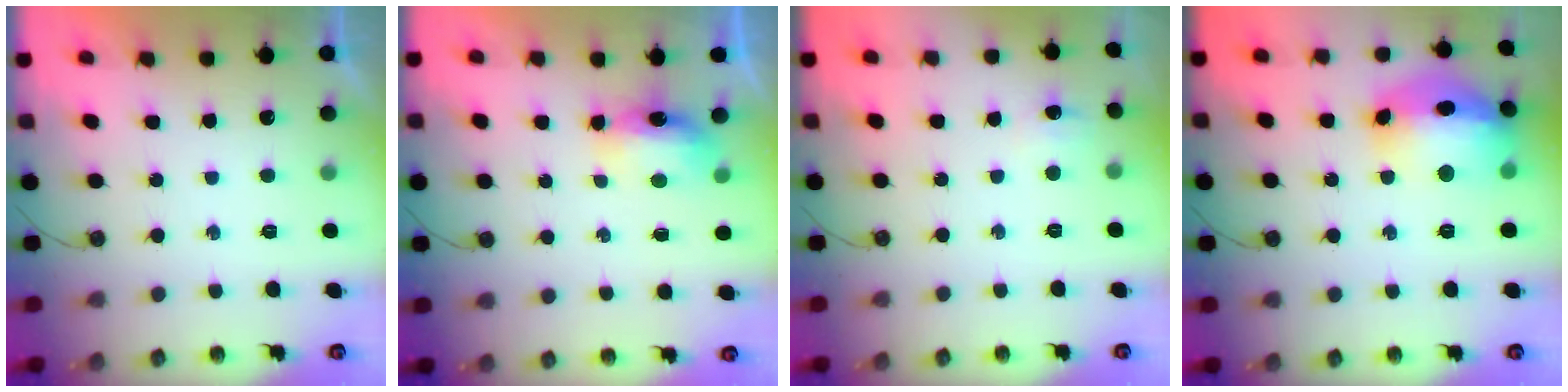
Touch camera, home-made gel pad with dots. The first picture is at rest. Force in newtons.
{"total": 6.4, "press": 6.4, "slide": 0.2}
{"total": 3.8, "press": 3.8, "slide": 0.6}
{"total": 18.9, "press": 18.8, "slide": 1.7}